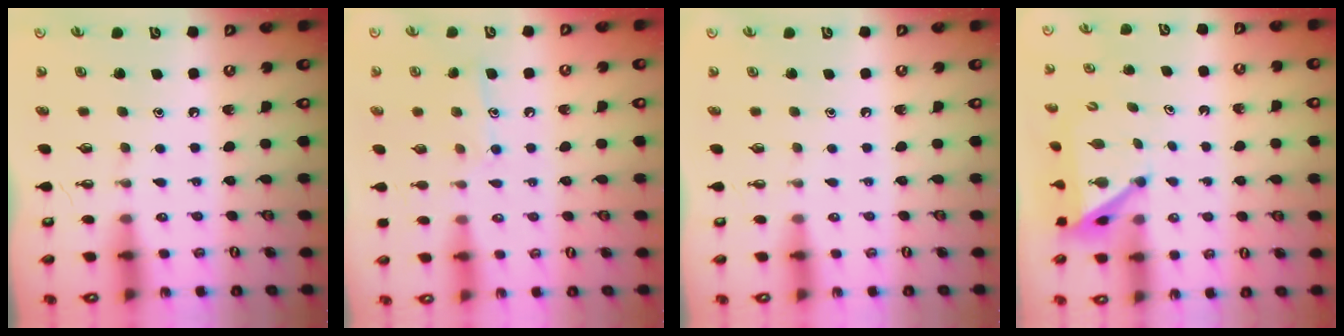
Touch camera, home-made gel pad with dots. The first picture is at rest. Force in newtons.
{"total": 8.3, "press": 8.3, "slide": 0.6}
{"total": 0.0}
{"total": 4.3, "press": 4.3, "slide": 0.4}